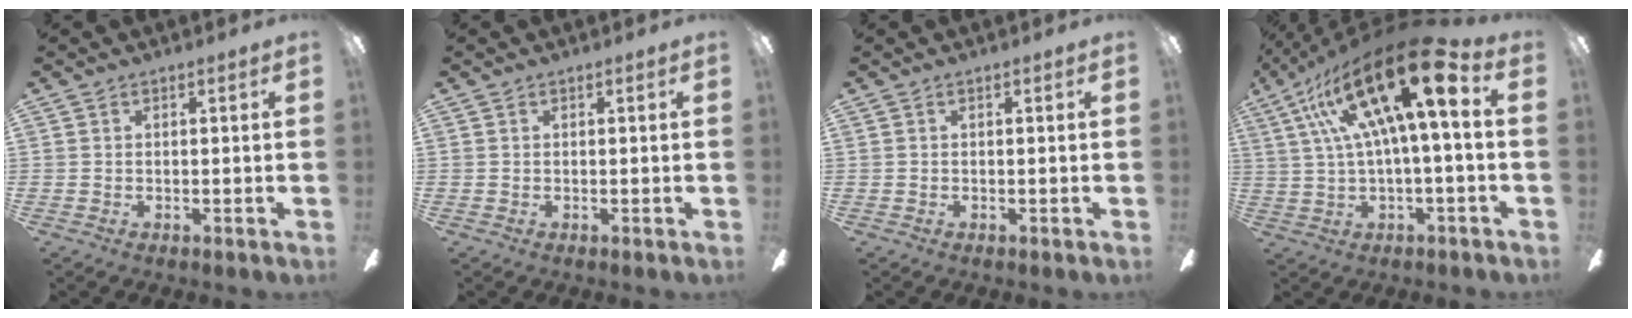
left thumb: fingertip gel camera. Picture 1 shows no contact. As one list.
[{"total": 0.0}, {"total": 0.0}, {"total": 23.6, "force": [8.1, 6.8, 21.1], "torque": [-0.375, -0.027, 0.130]}]